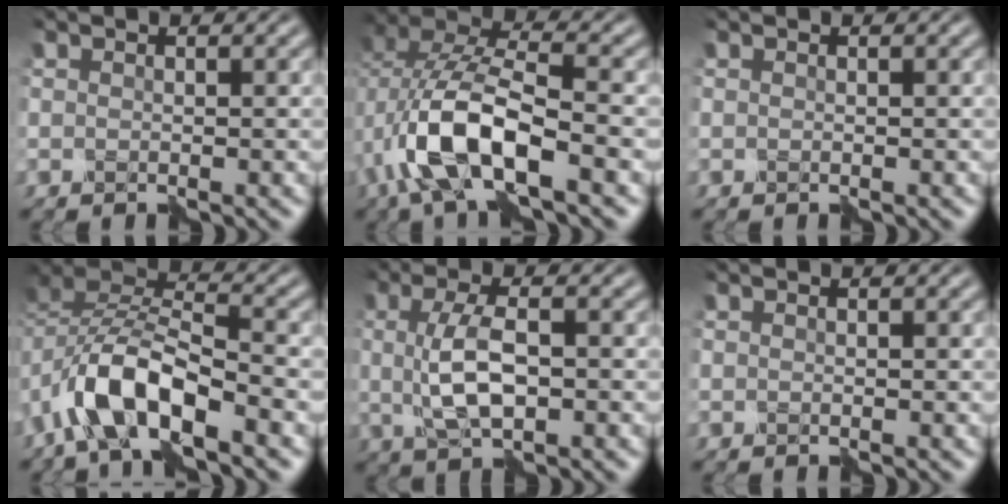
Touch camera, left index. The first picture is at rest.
{"total": 9.0, "force": [-2.9, 4.0, 7.6], "torque": [-0.173, 0.005, -0.059]}
{"total": 0.0}
{"total": 7.8, "force": [-4.0, 3.4, 5.8], "torque": [-0.111, 0.009, -0.081]}
{"total": 4.7, "force": [-0.1, 1.6, 4.4], "torque": [-0.096, 0.004, -0.002]}
{"total": 0.0}